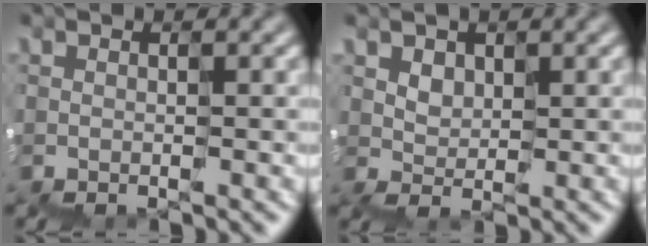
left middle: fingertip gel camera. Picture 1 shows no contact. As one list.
[{"total": 1.6, "force": [1.0, 1.1, -0.6], "torque": [0.009, 0.008, 0.022]}]